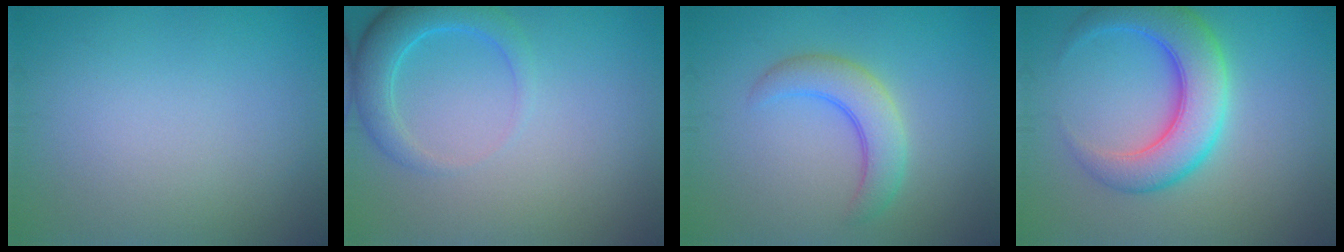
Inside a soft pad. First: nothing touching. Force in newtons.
{"total": 3.7, "press": 3.7, "slide": 0.2}
{"total": 3.8, "press": 3.7, "slide": 0.3}
{"total": 6.5, "press": 6.5, "slide": 0.1}